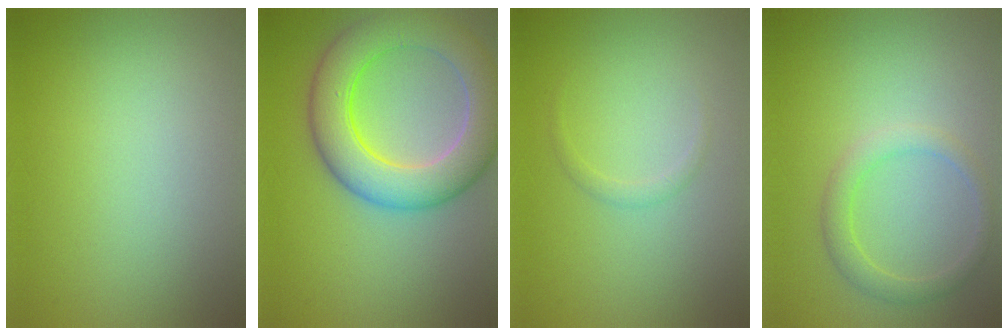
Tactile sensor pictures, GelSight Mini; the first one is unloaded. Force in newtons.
{"total": 8.1, "press": 8.1, "slide": 0.3}
{"total": 0.8, "press": 0.8, "slide": 0.1}
{"total": 2.2, "press": 2.2, "slide": 0.1}